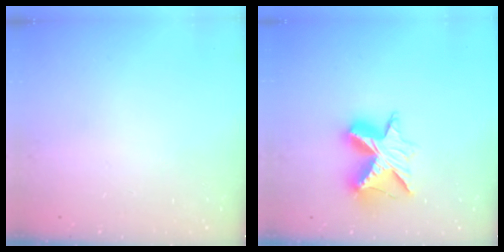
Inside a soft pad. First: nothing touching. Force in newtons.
{"total": 12.6, "press": 12.6, "slide": 0.8}